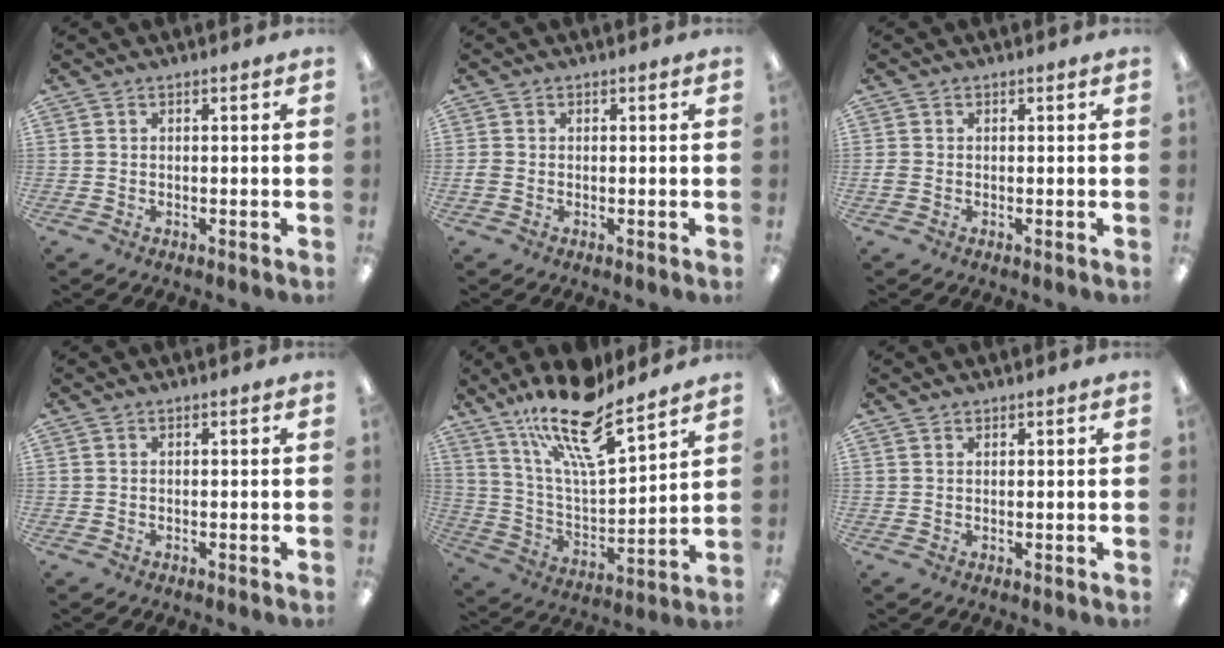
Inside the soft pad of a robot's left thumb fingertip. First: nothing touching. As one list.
[{"total": 1.5, "force": [-0.4, 1.2, 0.7], "torque": [-0.011, 0.004, -0.007]}, {"total": 1.2, "force": [-0.3, 1.0, 0.5], "torque": [-0.008, 0.003, -0.006]}, {"total": 0.0}, {"total": 19.4, "force": [14.7, 4.9, 11.7], "torque": [-0.211, -0.093, 0.248]}, {"total": 0.9, "force": [0.9, 0.4, 0.0], "torque": [-0.001, 0.000, 0.017]}]